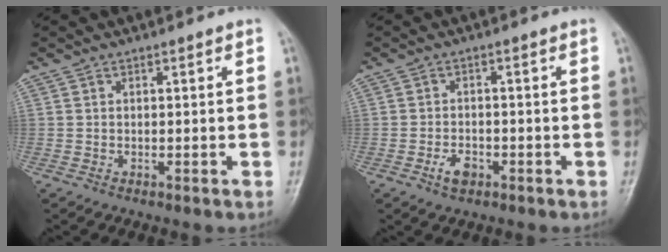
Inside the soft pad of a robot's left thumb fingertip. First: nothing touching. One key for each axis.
{"total": 3.1, "fx": -1.6, "fy": 1.9, "fz": 1.9, "tx": -0.032, "ty": 0.008, "tz": -0.027}